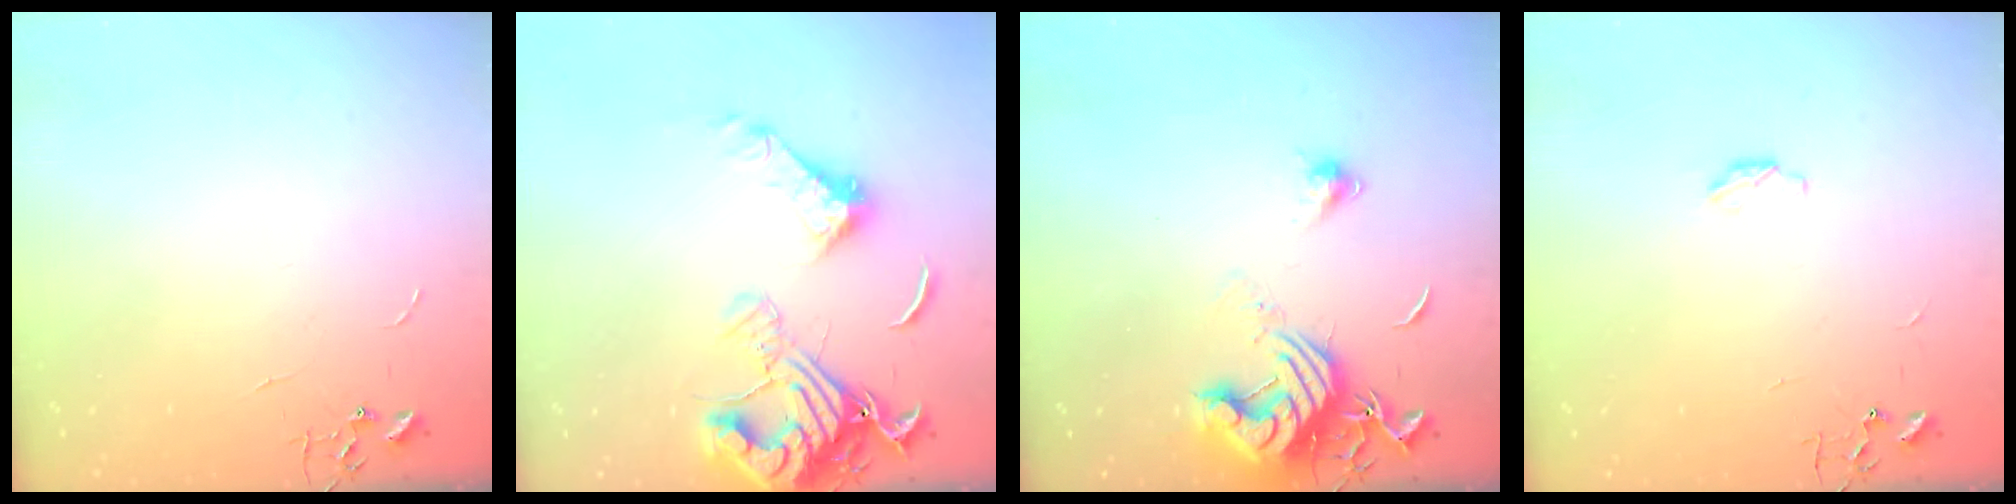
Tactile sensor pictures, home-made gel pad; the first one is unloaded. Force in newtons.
{"total": 17.6, "press": 17.5, "slide": 2.0}
{"total": 12.9, "press": 12.8, "slide": 1.6}
{"total": 3.8, "press": 3.8, "slide": 0.6}